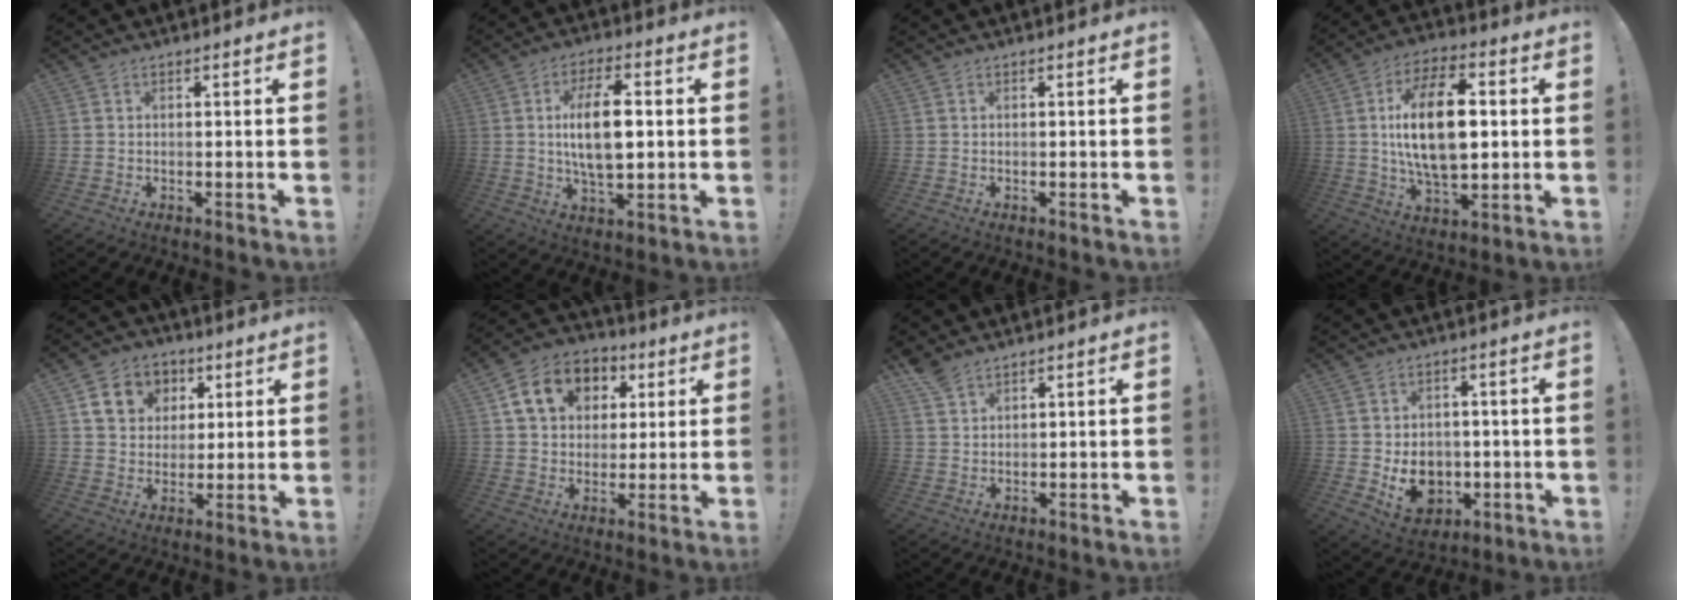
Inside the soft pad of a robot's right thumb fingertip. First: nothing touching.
{"total": 13.1, "force": [1.2, 5.8, 11.7], "torque": [-0.206, -0.004, 0.013]}
{"total": 0.0}
{"total": 19.5, "force": [1.8, 10.0, 16.7], "torque": [-0.304, 0.000, 0.020]}
{"total": 11.8, "force": [4.9, 9.8, 4.4], "torque": [-0.057, -0.018, 0.098]}
{"total": 14.5, "force": [5.4, 11.4, 7.0], "torque": [-0.099, -0.008, 0.106]}
{"total": 4.5, "force": [3.7, 2.1, 1.5], "torque": [-0.030, -0.017, 0.072]}
{"total": 9.2, "force": [-1.1, 7.8, 4.6], "torque": [-0.072, -0.001, -0.011]}